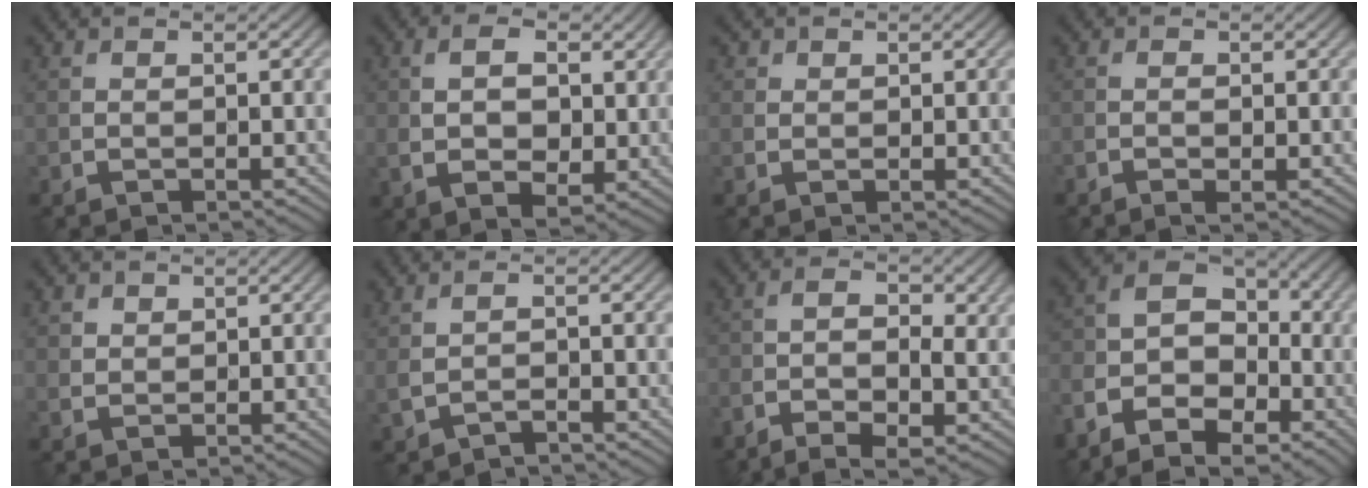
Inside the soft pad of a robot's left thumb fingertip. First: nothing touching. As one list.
[{"total": 6.8, "force": [1.1, 3.9, 5.4], "torque": [-0.106, -0.003, 0.016]}, {"total": 1.1, "force": [0.6, 0.9, 0.2], "torque": [-0.002, -0.001, 0.011]}, {"total": 1.4, "force": [-0.5, 0.5, 1.2], "torque": [-0.020, 0.000, -0.011]}, {"total": 1.7, "force": [1.1, 1.1, 0.4], "torque": [-0.012, -0.002, 0.026]}, {"total": 1.7, "force": [-0.4, 0.7, 1.5], "torque": [-0.039, -0.003, -0.008]}, {"total": 6.9, "force": [-2.6, 2.6, 5.8], "torque": [-0.107, -0.006, -0.044]}, {"total": 11.9, "force": [-6.9, 6.8, 6.9], "torque": [-0.133, -0.026, -0.135]}]